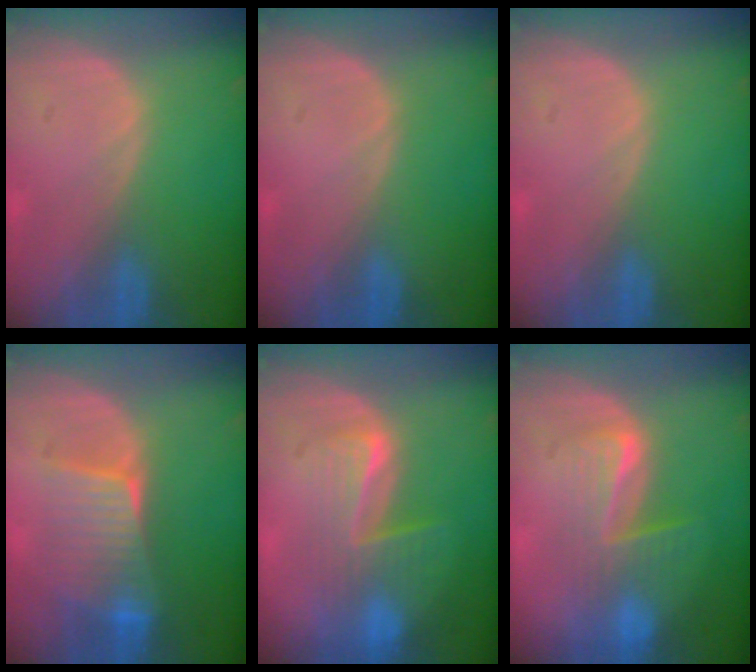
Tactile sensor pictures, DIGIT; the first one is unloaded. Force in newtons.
{"total": 0.0}
{"total": 0.0}
{"total": 6.6, "press": 6.6, "slide": 0.6}
{"total": 6.8, "press": 6.6, "slide": 1.5}
{"total": 6.5, "press": 6.4, "slide": 1.3}